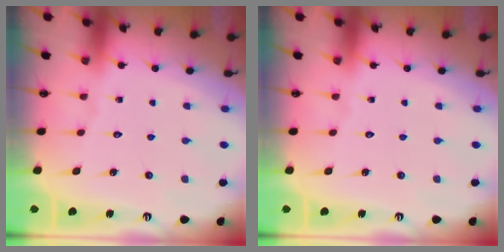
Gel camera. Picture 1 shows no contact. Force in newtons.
{"total": 0.0}